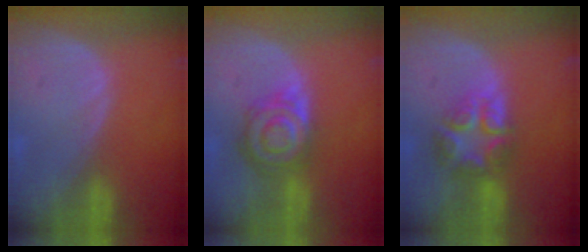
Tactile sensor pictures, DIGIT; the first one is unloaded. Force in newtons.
{"total": 8.1, "press": 7.1, "slide": 3.8}
{"total": 7.7, "press": 6.7, "slide": 3.8}